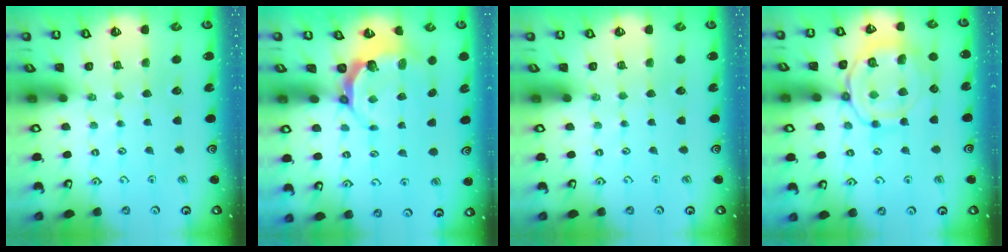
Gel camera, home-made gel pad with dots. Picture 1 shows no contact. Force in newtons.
{"total": 5.8, "press": 4.6, "slide": 3.4}
{"total": 0.0}
{"total": 14.2, "press": 14.1, "slide": 1.4}